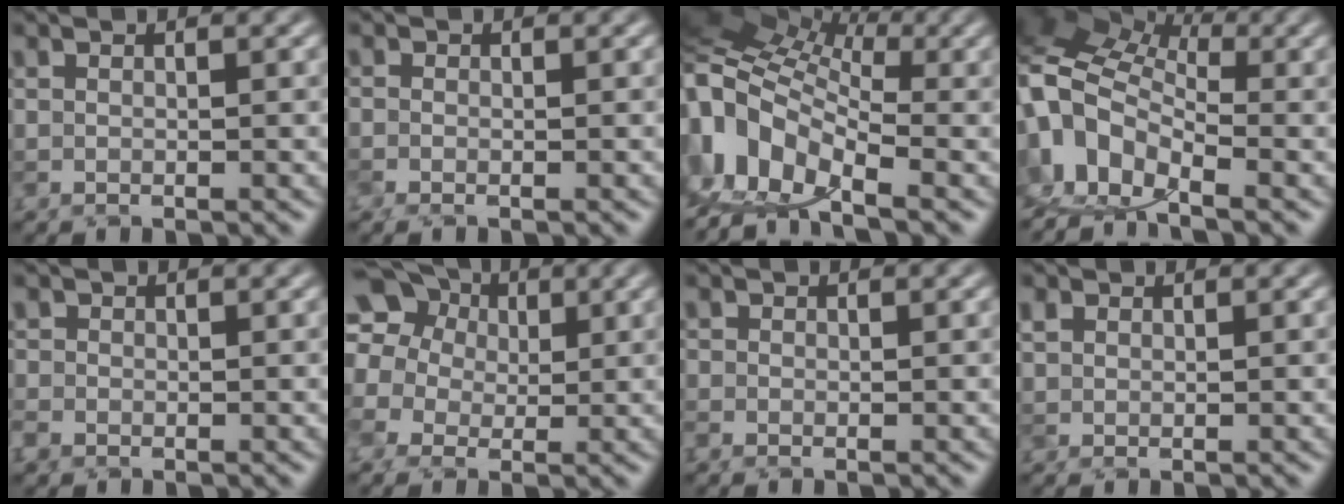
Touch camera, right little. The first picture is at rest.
{"total": 0.7, "force": [-0.5, 0.4, 0.4], "torque": [-0.014, -0.003, -0.016]}
{"total": 8.7, "force": [-2.1, 5.6, 6.3], "torque": [-0.122, 0.009, -0.054]}
{"total": 7.7, "force": [-0.7, 5.0, 5.9], "torque": [-0.128, 0.010, -0.028]}
{"total": 1.4, "force": [-0.7, 1.3, 0.2], "torque": [-0.006, 0.002, -0.020]}
{"total": 8.8, "force": [2.2, 7.3, 4.3], "torque": [-0.098, 0.030, 0.011]}
{"total": 0.9, "force": [-0.5, 0.7, 0.1], "torque": [-0.006, 0.002, -0.016]}
{"total": 1.1, "force": [0.5, 0.9, 0.3], "torque": [-0.005, 0.006, 0.009]}